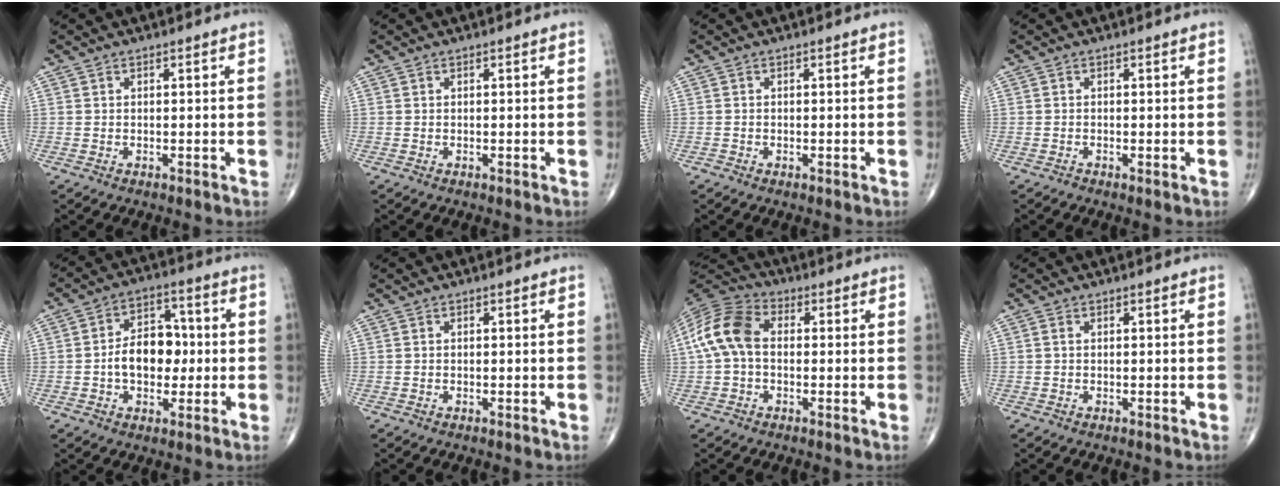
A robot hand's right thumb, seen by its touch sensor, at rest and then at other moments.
{"total": 0.0}
{"total": 0.0}
{"total": 0.5, "force": [-0.2, 0.2, 0.4], "torque": [-0.009, -0.002, -0.007]}
{"total": 10.3, "force": [-0.8, 7.1, 7.5], "torque": [-0.087, 0.025, -0.021]}
{"total": 0.0}
{"total": 10.9, "force": [0.4, 7.3, 8.0], "torque": [-0.163, 0.031, -0.005]}
{"total": 0.5, "force": [0.0, 0.4, 0.4], "torque": [-0.008, 0.000, -0.002]}